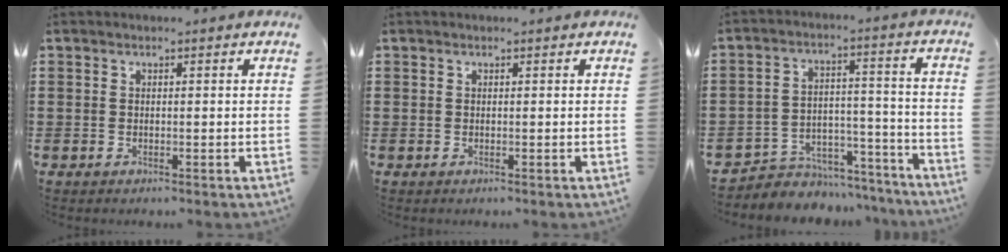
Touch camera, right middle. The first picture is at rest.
{"total": 0.0}
{"total": 5.3, "force": [-4.8, 2.2, 0.3], "torque": [-0.007, 0.019, -0.098]}